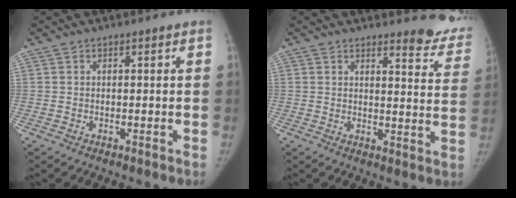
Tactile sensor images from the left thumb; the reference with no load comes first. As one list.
[{"total": 10.7, "force": [10.2, 2.4, 2.2], "torque": [0.011, -0.101, 0.092]}]